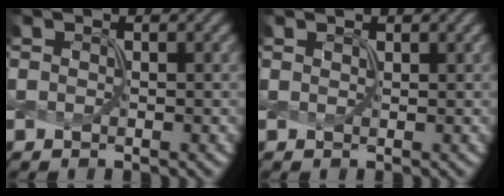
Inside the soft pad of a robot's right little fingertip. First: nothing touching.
{"total": 0.7, "force": [0.7, 0.1, 0.1], "torque": [-0.003, -0.004, 0.010]}